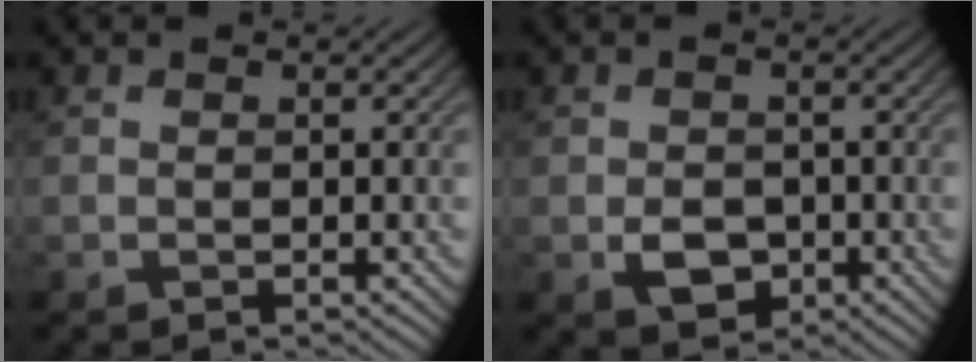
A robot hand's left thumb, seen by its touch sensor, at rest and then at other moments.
{"total": 3.5, "force": [-1.1, 2.7, 2.0], "torque": [-0.038, -0.009, -0.022]}